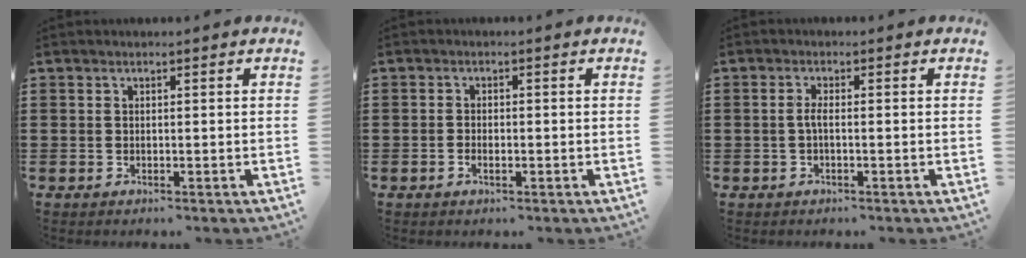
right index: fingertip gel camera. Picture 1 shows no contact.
{"total": 1.2, "force": [-0.6, 0.4, 0.9], "torque": [-0.020, -0.005, -0.009]}
{"total": 1.8, "force": [-0.6, 0.3, 1.7], "torque": [-0.047, -0.005, -0.015]}